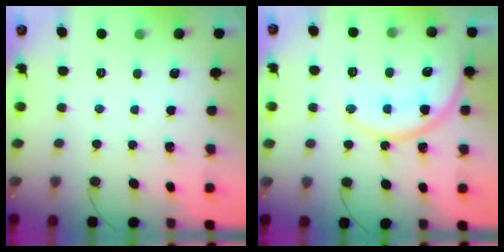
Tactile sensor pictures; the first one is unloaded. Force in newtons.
{"total": 14.3, "press": 14.3, "slide": 1.1}